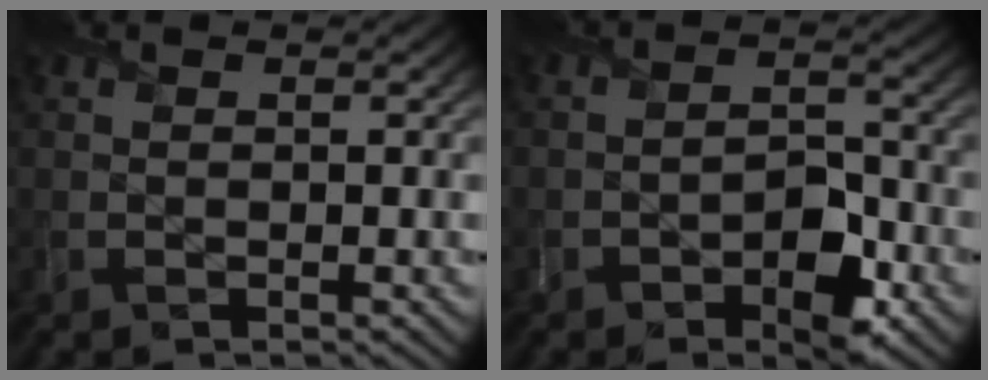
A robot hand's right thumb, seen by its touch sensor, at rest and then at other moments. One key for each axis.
{"total": 6.2, "fx": -3.2, "fy": 3.5, "fz": 4.0, "tx": -0.057, "ty": -0.004, "tz": -0.055}